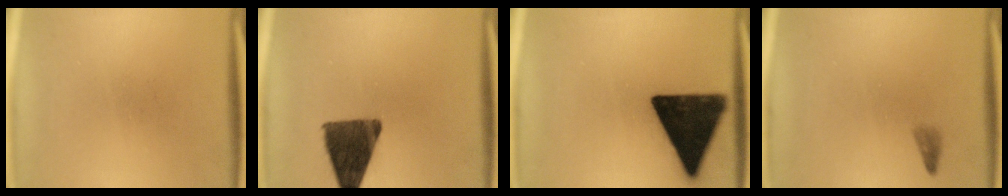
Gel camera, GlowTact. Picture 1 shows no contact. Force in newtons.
{"total": 12.4}
{"total": 17.8}
{"total": 0.9}